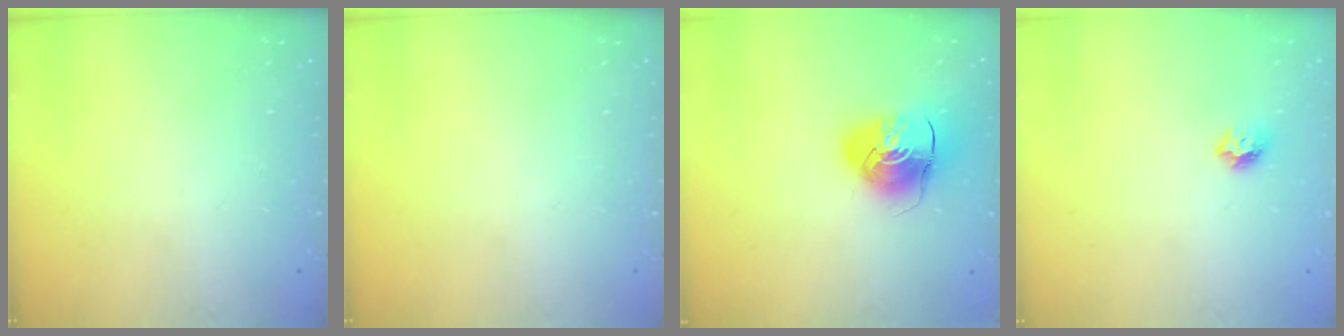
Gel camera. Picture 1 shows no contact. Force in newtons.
{"total": 0.0}
{"total": 9.7, "press": 9.6, "slide": 1.2}
{"total": 6.7, "press": 6.7, "slide": 0.8}